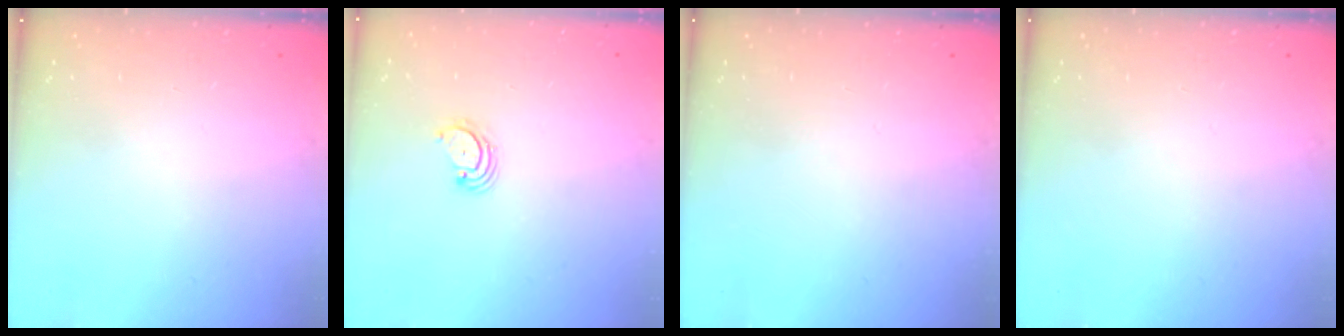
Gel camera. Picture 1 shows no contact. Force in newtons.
{"total": 2.7, "press": 2.7, "slide": 0.3}
{"total": 0.0}
{"total": 0.0}